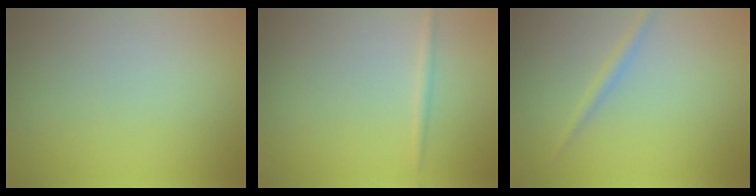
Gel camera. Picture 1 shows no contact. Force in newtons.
{"total": 0.8, "press": 0.8, "slide": 0.1}
{"total": 1.3, "press": 1.3, "slide": 0.1}